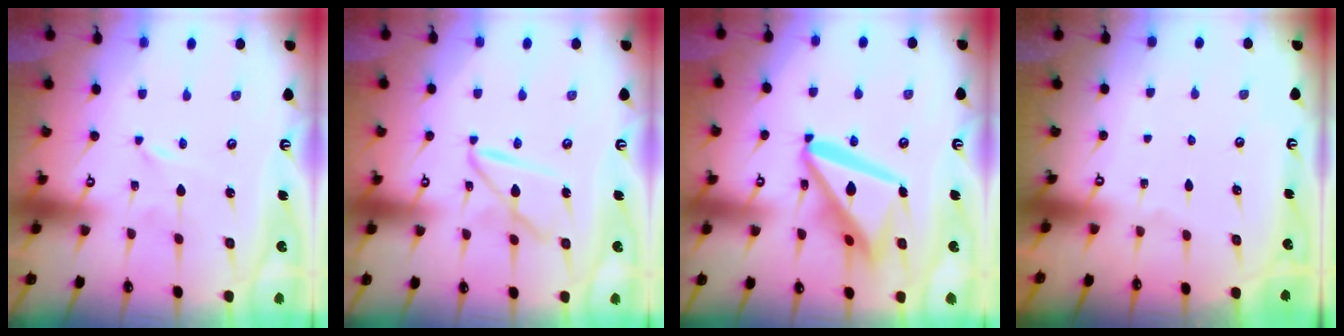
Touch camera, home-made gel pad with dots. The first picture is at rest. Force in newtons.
{"total": 10.3, "press": 10.3, "slide": 1.0}
{"total": 18.9, "press": 18.7, "slide": 2.2}
{"total": 0.0}